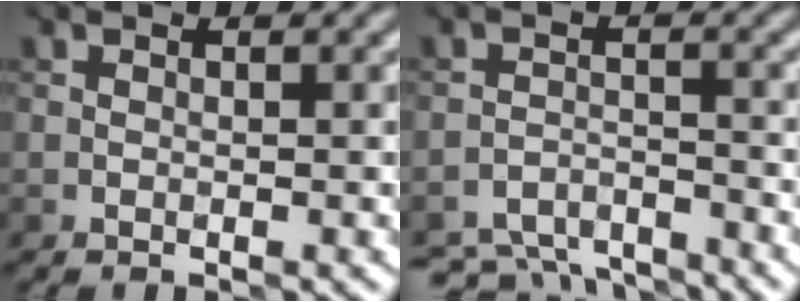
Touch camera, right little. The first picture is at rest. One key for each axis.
{"total": 5.7, "fx": -5.4, "fy": 1.5, "fz": 1.1, "tx": -0.024, "ty": -0.022, "tz": -0.095}